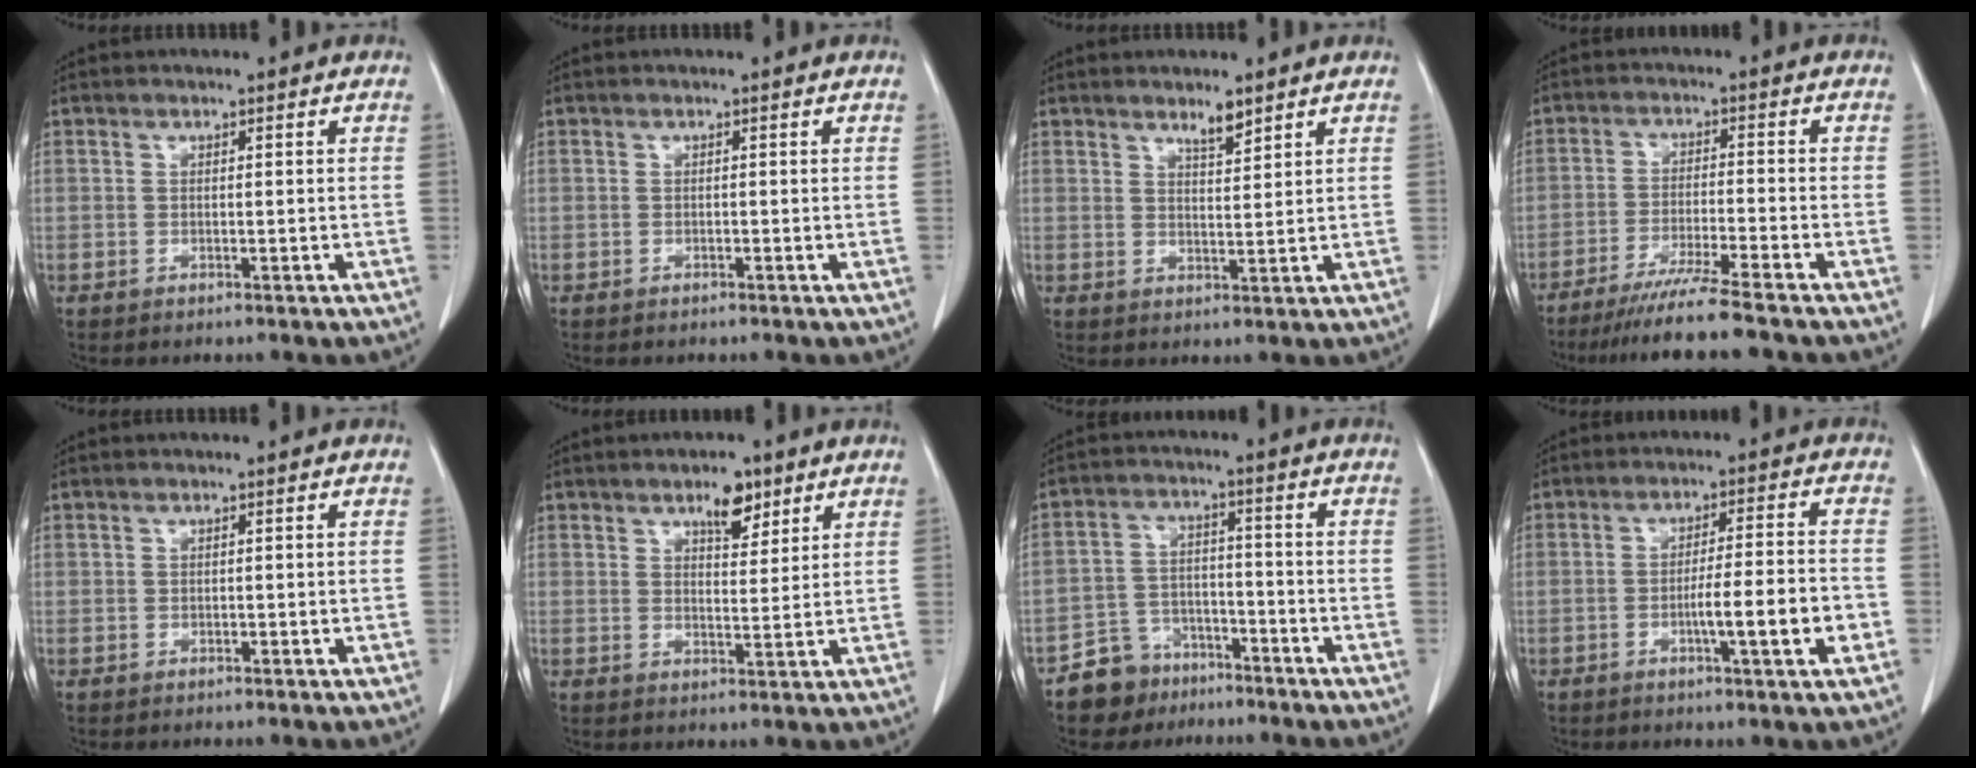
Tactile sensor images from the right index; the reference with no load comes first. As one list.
[{"total": 0.0}, {"total": 2.9, "force": [2.4, 0.5, 1.6], "torque": [-0.031, -0.005, 0.043]}, {"total": 8.8, "force": [-7.3, -1.5, 4.7], "torque": [-0.068, -0.030, -0.121]}, {"total": 0.5, "force": [0.1, 0.4, 0.3], "torque": [-0.003, 0.003, 0.004]}, {"total": 4.9, "force": [3.2, 2.0, 3.0], "torque": [-0.047, 0.000, 0.052]}, {"total": 6.7, "force": [-5.0, 4.5, 0.3], "torque": [0.000, 0.010, -0.090]}, {"total": 8.3, "force": [-2.6, 0.2, 7.9], "torque": [-0.118, 0.001, -0.041]}]